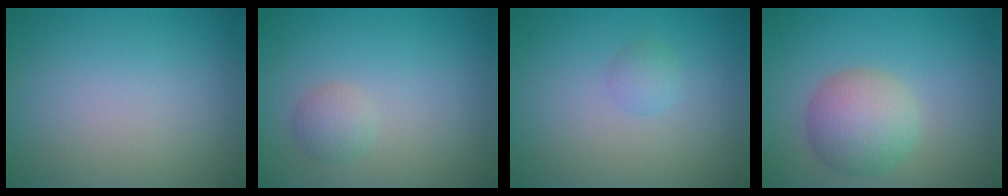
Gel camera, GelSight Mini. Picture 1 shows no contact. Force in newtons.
{"total": 1.6, "press": 1.6, "slide": 0.1}
{"total": 1.1, "press": 1.1, "slide": 0.0}
{"total": 4.8, "press": 4.8, "slide": 0.3}